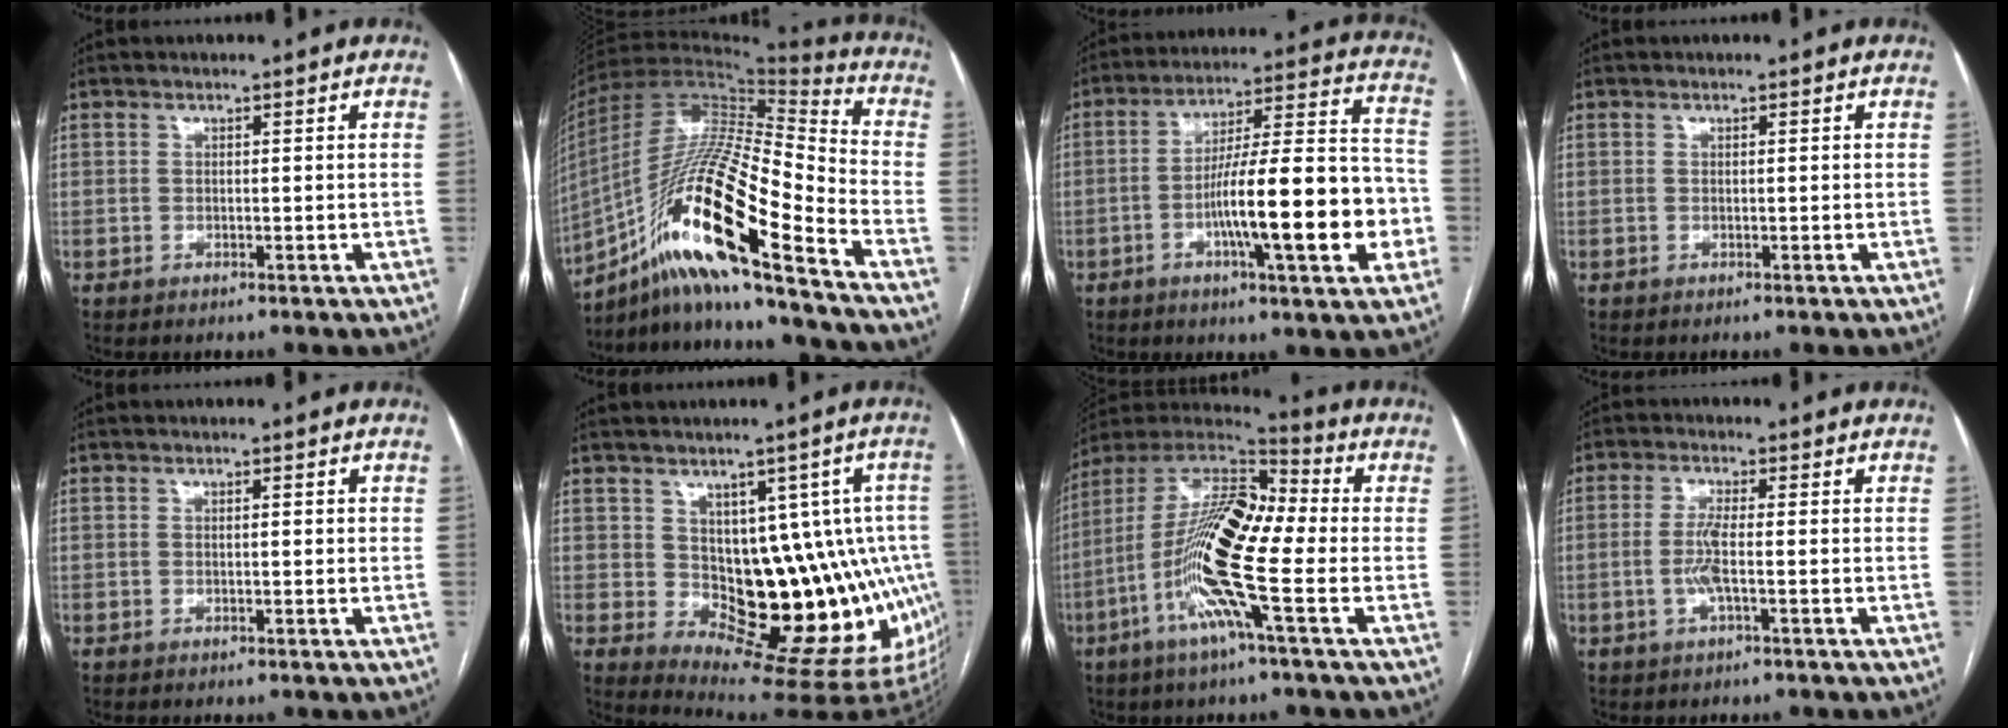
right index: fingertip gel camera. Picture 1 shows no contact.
{"total": 22.6, "force": [-12.8, 1.4, 18.5], "torque": [-0.370, -0.017, -0.237]}
{"total": 19.0, "force": [-5.1, 2.5, 18.2], "torque": [-0.269, 0.016, -0.075]}
{"total": 0.0}
{"total": 0.8, "force": [0.1, 0.1, 0.7], "torque": [-0.014, 0.001, 0.002]}
{"total": 15.5, "force": [-0.4, 7.1, 13.8], "torque": [-0.126, 0.025, 0.015]}
{"total": 17.4, "force": [-4.3, 2.4, 16.7], "torque": [-0.330, 0.004, -0.090]}
{"total": 3.8, "force": [-0.8, 0.2, 3.7], "torque": [-0.081, -0.004, -0.018]}